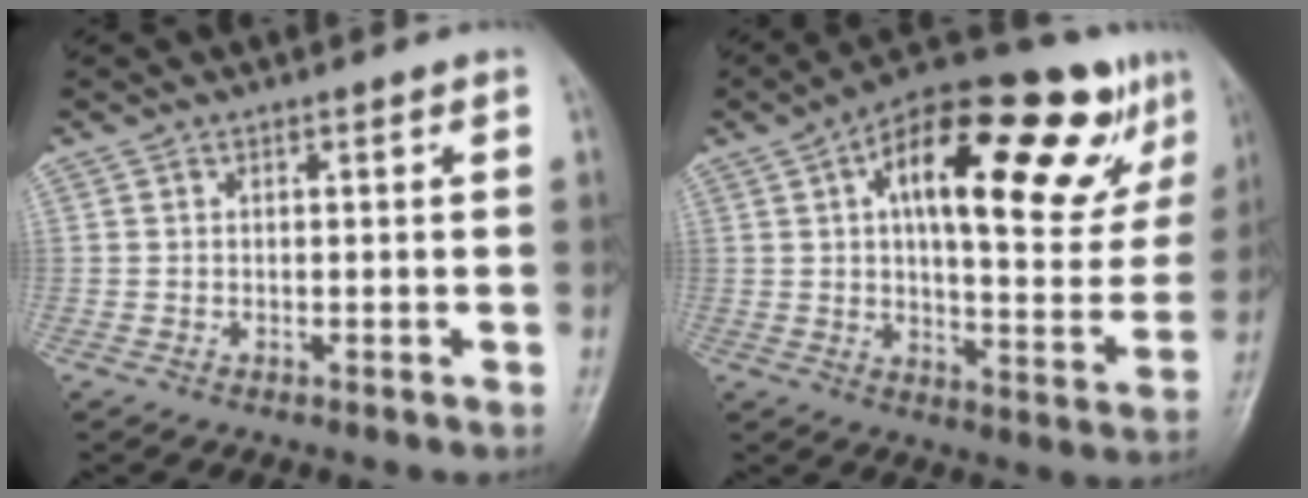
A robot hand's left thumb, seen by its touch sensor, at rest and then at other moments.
{"total": 26.1, "force": [11.2, 9.9, 21.4], "torque": [-0.279, 0.008, 0.166]}